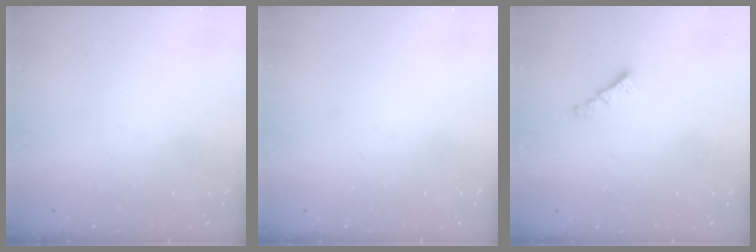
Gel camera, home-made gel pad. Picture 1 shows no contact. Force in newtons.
{"total": 0.0}
{"total": 1.8, "press": 1.8, "slide": 0.2}